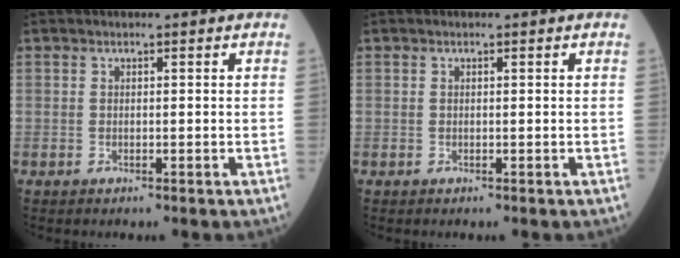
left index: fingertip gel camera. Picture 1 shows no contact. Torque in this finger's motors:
{"motor_torque": [0.02, 0.01, 0.00, 0.00]}